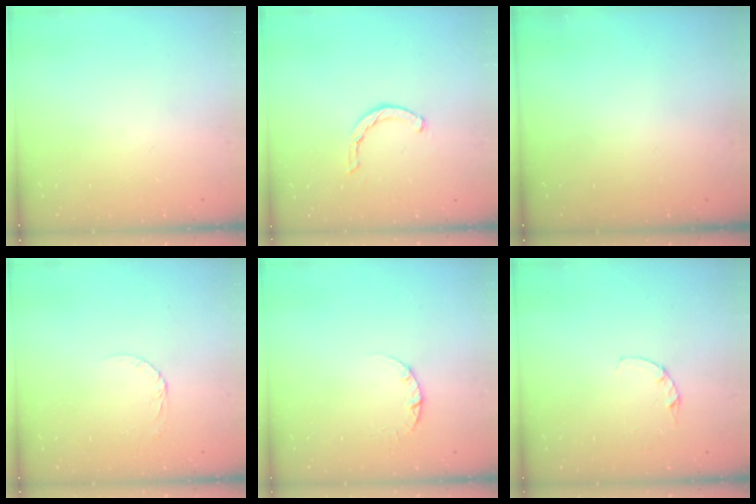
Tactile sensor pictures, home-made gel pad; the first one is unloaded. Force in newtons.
{"total": 1.4, "press": 1.3, "slide": 0.3}
{"total": 0.0}
{"total": 2.6, "press": 2.6, "slide": 0.1}
{"total": 2.4, "press": 2.4, "slide": 0.3}
{"total": 1.2, "press": 1.1, "slide": 0.3}